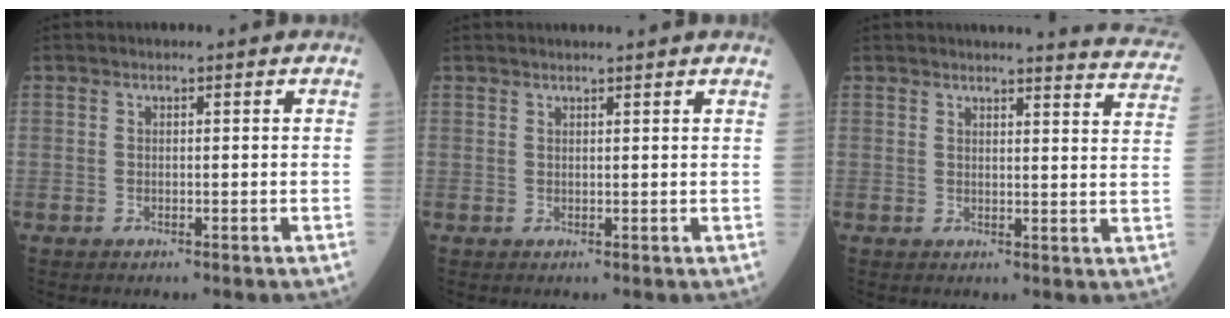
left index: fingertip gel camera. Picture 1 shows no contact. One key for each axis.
{"total": 3.5, "fx": 3.2, "fy": -0.4, "fz": 1.3, "tx": -0.017, "ty": 0.019, "tz": 0.038}
{"total": 9.6, "fx": 9.5, "fy": 0.3, "fz": 1.4, "tx": -0.001, "ty": -0.054, "tz": 0.079}